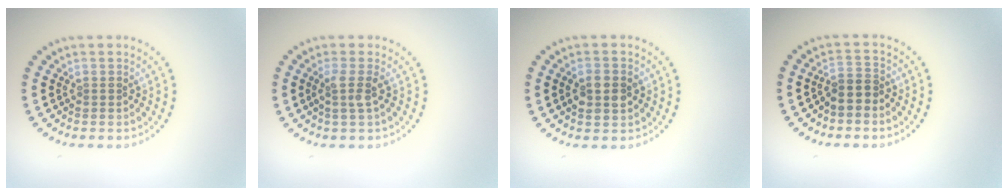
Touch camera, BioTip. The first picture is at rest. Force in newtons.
{"total": 1.9, "press": 1.4, "slide": 1.2}
{"total": 2.8, "press": 2.8, "slide": 0.1}
{"total": 1.7, "press": 1.3, "slide": 1.1}